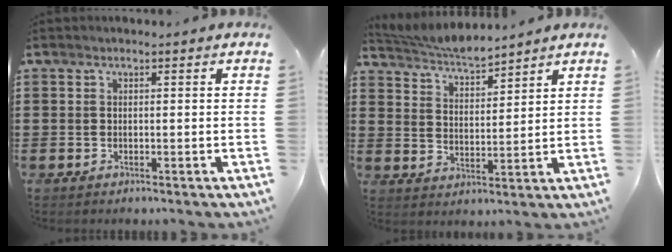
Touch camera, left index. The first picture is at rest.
{"total": 4.2, "force": [4.1, 0.3, 0.7], "torque": [-0.033, -0.022, 0.070]}